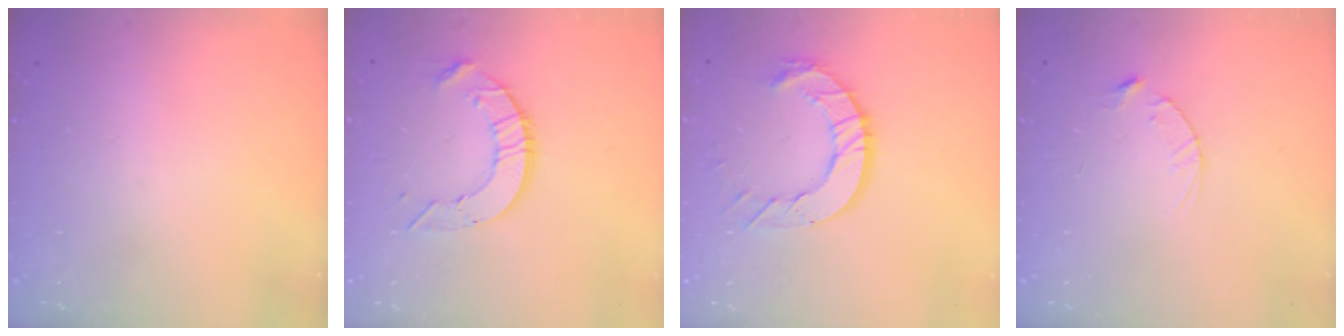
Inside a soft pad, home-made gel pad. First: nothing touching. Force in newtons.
{"total": 8.4, "press": 8.4, "slide": 0.6}
{"total": 11.0, "press": 10.9, "slide": 1.1}
{"total": 2.5, "press": 2.5, "slide": 0.4}